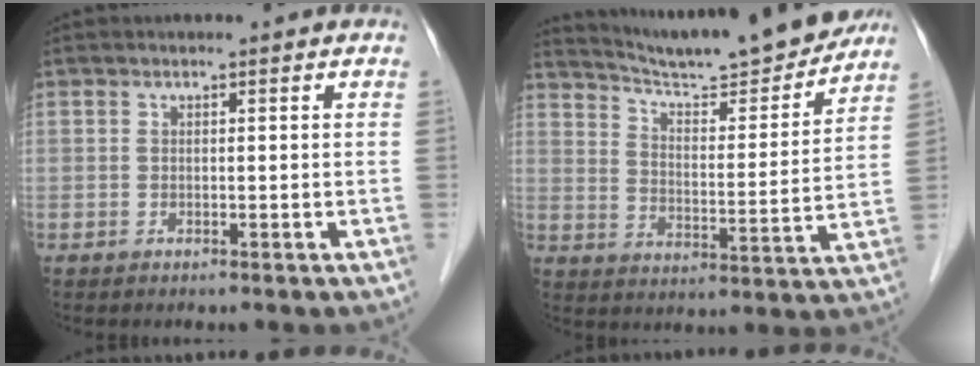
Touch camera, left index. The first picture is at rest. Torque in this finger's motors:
{"motor_torque": [-0.02, -0.26, 0.24, 0.05]}